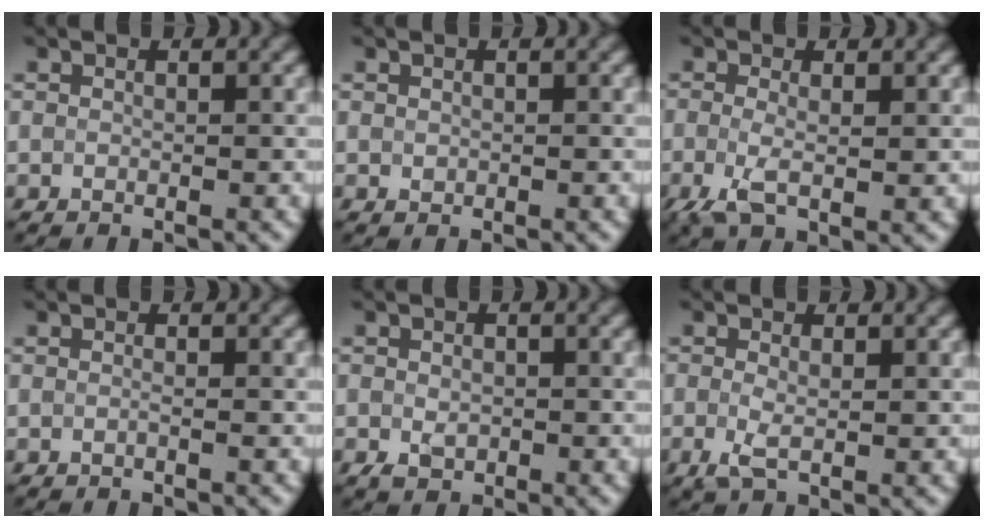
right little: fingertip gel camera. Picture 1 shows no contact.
{"total": 0.5, "force": [0.1, 0.5, -0.1], "torque": [-0.002, 0.006, 0.008]}
{"total": 2.7, "force": [-1.0, 0.8, 2.3], "torque": [-0.066, -0.006, -0.018]}
{"total": 0.0}
{"total": 1.7, "force": [-0.8, 1.4, 0.6], "torque": [-0.019, -0.005, -0.010]}
{"total": 1.6, "force": [-0.5, 0.6, 1.4], "torque": [-0.045, -0.004, -0.010]}